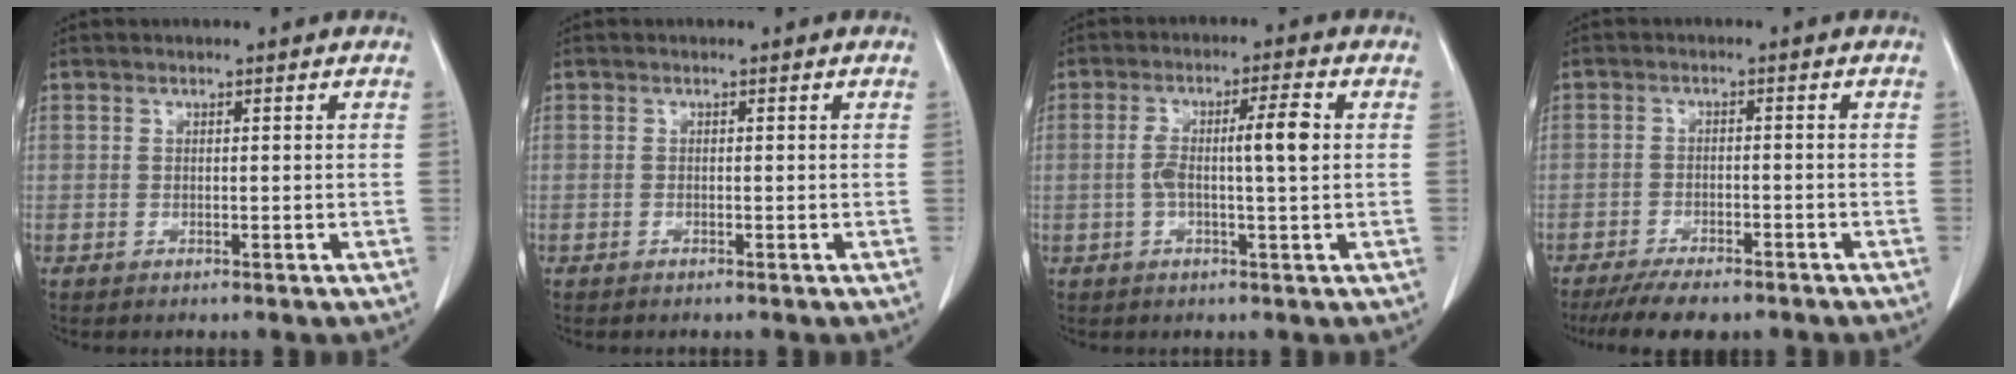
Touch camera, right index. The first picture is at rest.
{"total": 0.0}
{"total": 6.6, "force": [0.3, 0.4, 6.6], "torque": [-0.123, 0.012, 0.002]}
{"total": 7.0, "force": [-5.6, 2.4, 3.4], "torque": [-0.046, -0.006, -0.086]}